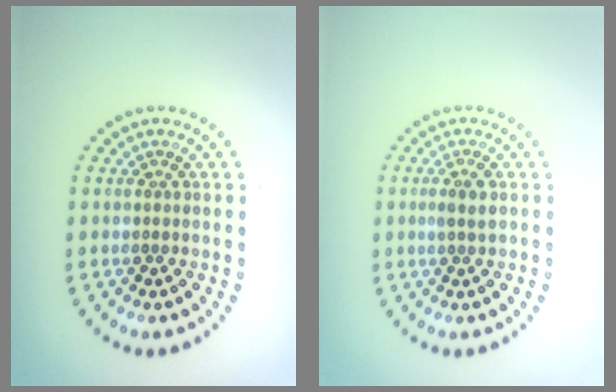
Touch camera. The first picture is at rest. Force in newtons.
{"total": 1.6, "press": 1.3, "slide": 0.9}